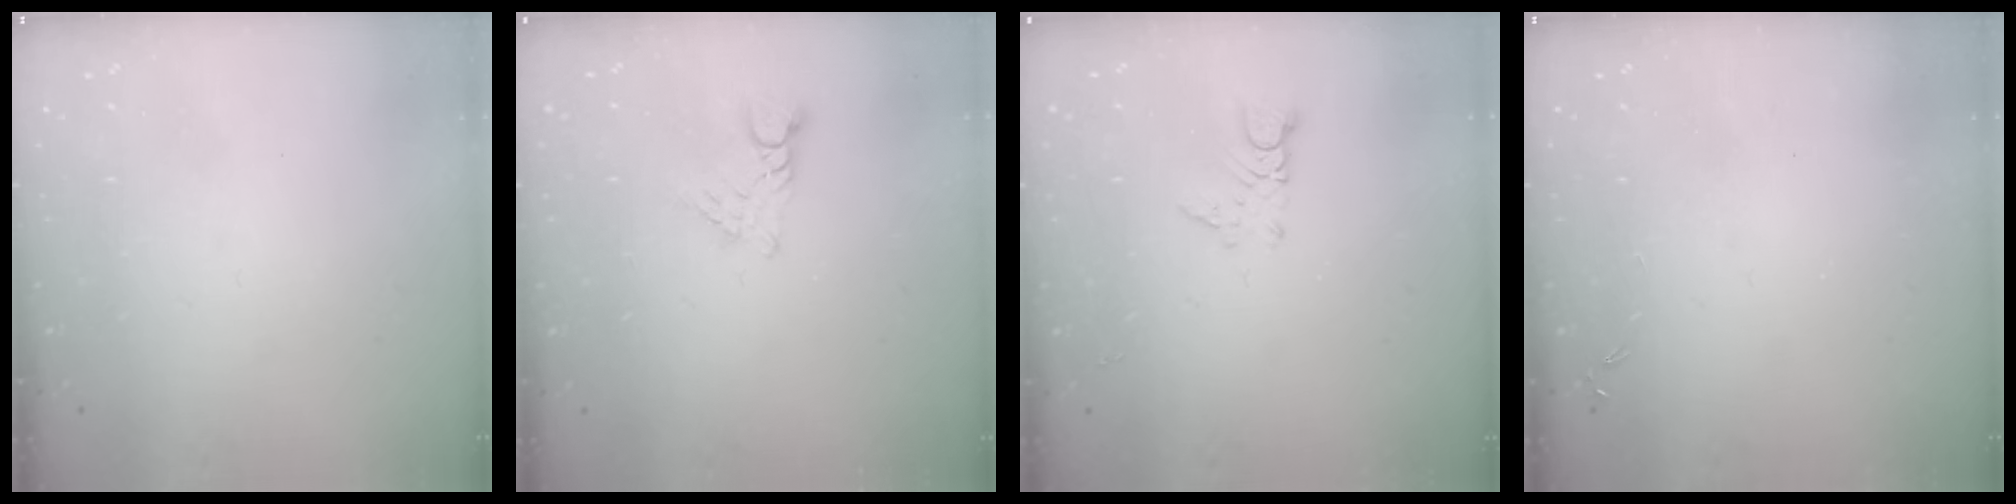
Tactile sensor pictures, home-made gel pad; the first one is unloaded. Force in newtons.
{"total": 3.4, "press": 3.4, "slide": 0.3}
{"total": 2.8, "press": 2.8, "slide": 0.2}
{"total": 0.0}